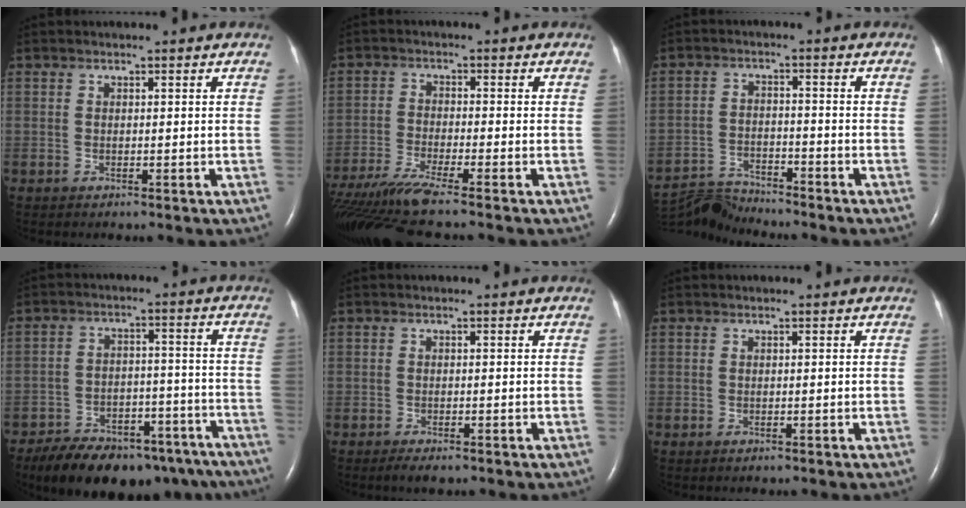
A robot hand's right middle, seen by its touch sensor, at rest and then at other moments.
{"total": 11.7, "force": [-9.7, -0.6, 6.5], "torque": [-0.124, -0.023, -0.171]}
{"total": 6.4, "force": [-6.3, -0.6, -0.9], "torque": [0.005, -0.005, -0.116]}
{"total": 20.3, "force": [-16.1, 8.8, 8.7], "torque": [-0.121, 0.015, -0.216]}
{"total": 1.8, "force": [-1.2, 0.4, 1.2], "torque": [-0.025, -0.006, -0.019]}
{"total": 0.0}